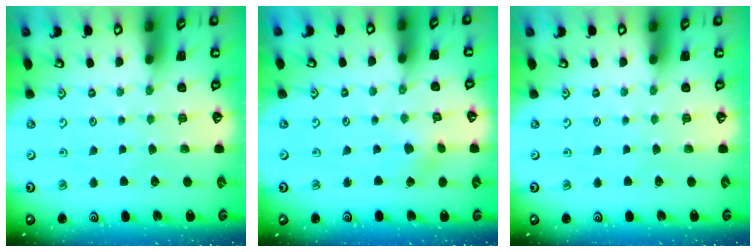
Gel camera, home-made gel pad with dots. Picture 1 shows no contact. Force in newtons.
{"total": 2.3, "press": 2.3, "slide": 0.4}
{"total": 0.0}